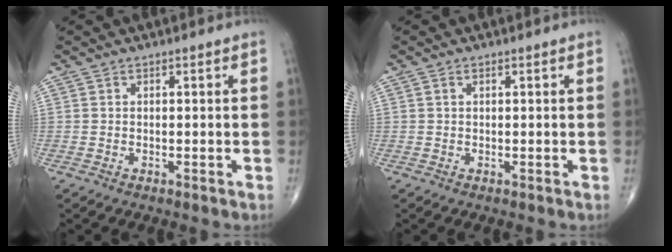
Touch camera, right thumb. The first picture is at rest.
{"total": 0.6, "force": [0.2, 0.3, 0.5], "torque": [-0.012, 0.004, 0.004]}